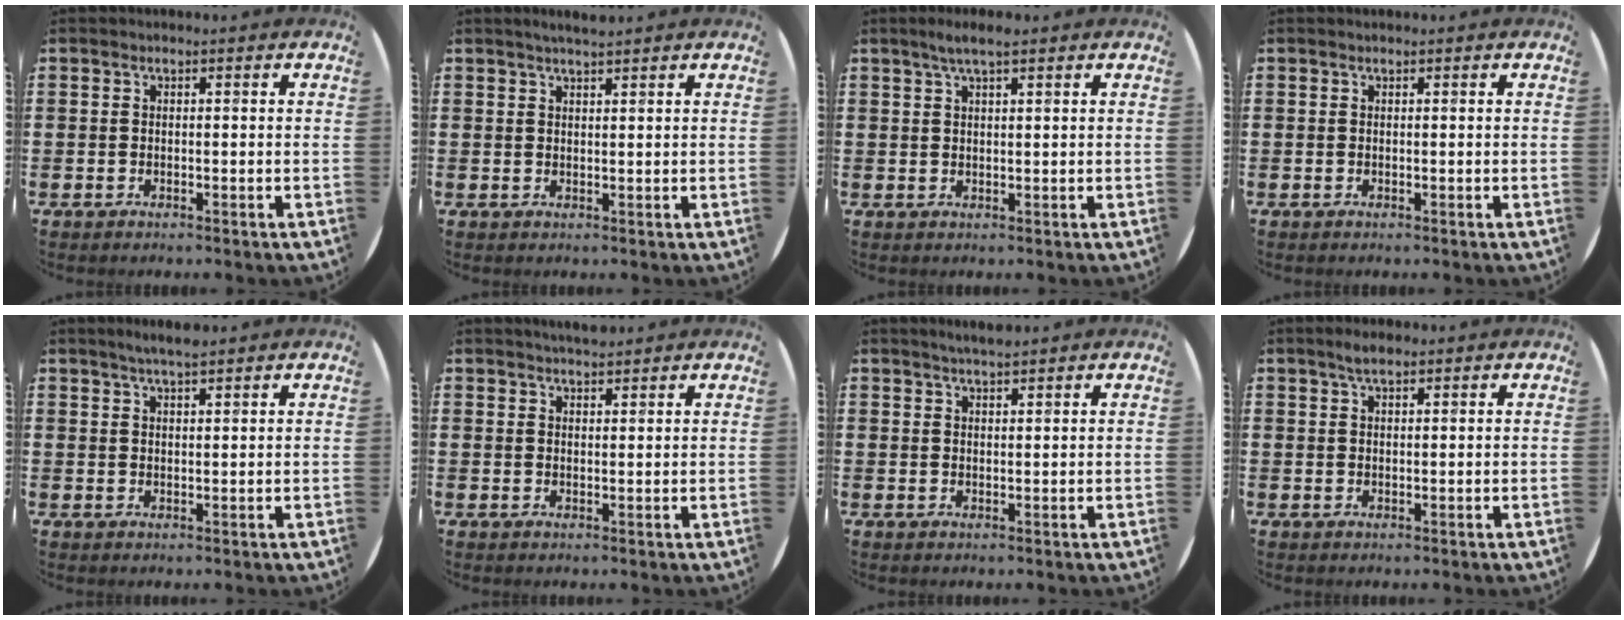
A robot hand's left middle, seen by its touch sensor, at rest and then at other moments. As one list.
[{"total": 2.0, "force": [1.8, 0.0, 0.8], "torque": [-0.015, 0.003, 0.033]}, {"total": 2.8, "force": [2.1, 0.3, 1.9], "torque": [-0.030, 0.003, 0.034]}, {"total": 0.0}, {"total": 2.9, "force": [2.6, 0.2, 1.3], "torque": [-0.027, 0.001, 0.046]}, {"total": 2.4, "force": [2.3, 0.3, 0.3], "torque": [-0.008, -0.001, 0.044]}, {"total": 2.2, "force": [2.1, 0.0, 0.6], "torque": [-0.013, 0.001, 0.039]}, {"total": 2.2, "force": [1.7, 0.7, 1.3], "torque": [-0.019, 0.003, 0.027]}]